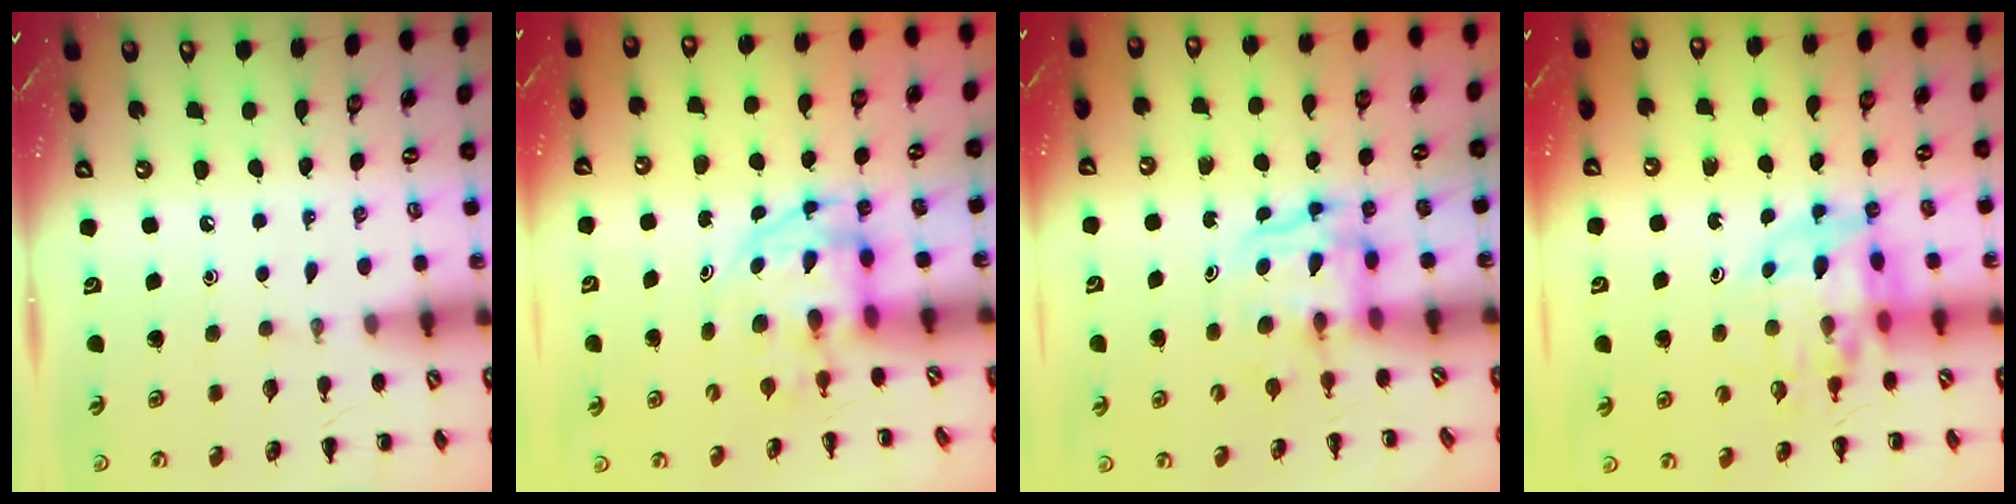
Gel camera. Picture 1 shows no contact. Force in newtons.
{"total": 3.7, "press": 3.7, "slide": 0.7}
{"total": 3.6, "press": 3.6, "slide": 0.4}
{"total": 10.6, "press": 10.0, "slide": 3.6}